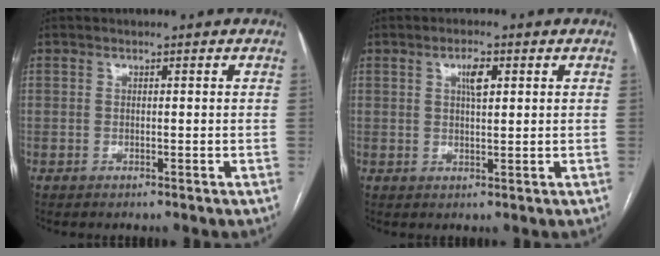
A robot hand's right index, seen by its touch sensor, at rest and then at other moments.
{"total": 3.1, "force": [1.2, 0.8, 2.7], "torque": [-0.048, 0.002, 0.021]}